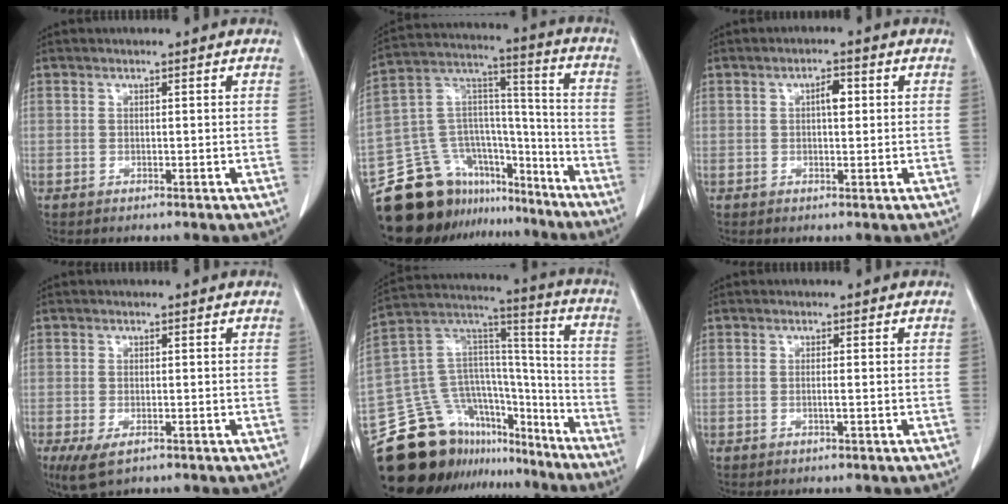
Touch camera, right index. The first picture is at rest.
{"total": 20.8, "force": [-16.6, 10.4, 6.9], "torque": [-0.133, 0.068, -0.272]}
{"total": 2.5, "force": [0.5, 1.0, 2.3], "torque": [-0.037, 0.004, 0.007]}
{"total": 4.3, "force": [-2.3, 1.8, 3.2], "torque": [-0.060, -0.010, -0.035]}
{"total": 27.1, "force": [-21.8, 12.6, 10.0], "torque": [-0.207, 0.037, -0.344]}
{"total": 0.7, "force": [-0.1, -0.1, 0.7], "torque": [-0.014, 0.000, -0.001]}